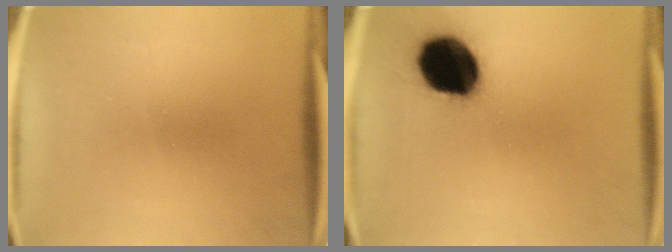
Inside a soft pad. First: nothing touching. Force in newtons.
{"total": 19.0}